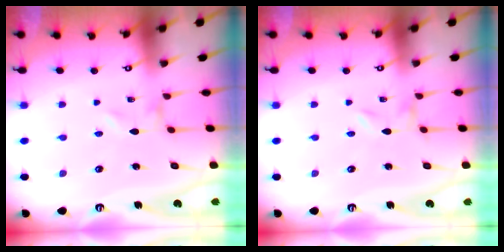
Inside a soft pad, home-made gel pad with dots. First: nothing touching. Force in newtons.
{"total": 0.0}